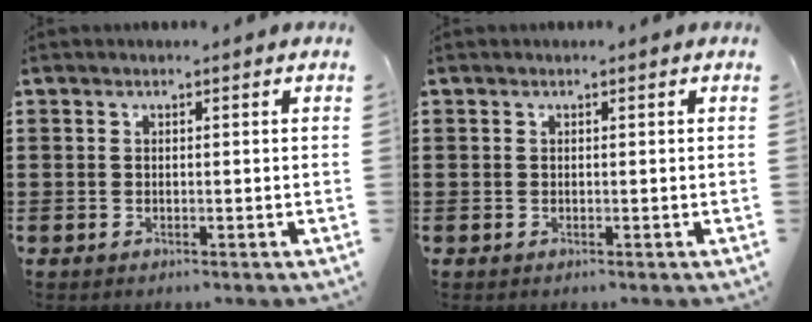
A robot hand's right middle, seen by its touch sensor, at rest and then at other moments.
{"total": 0.0}